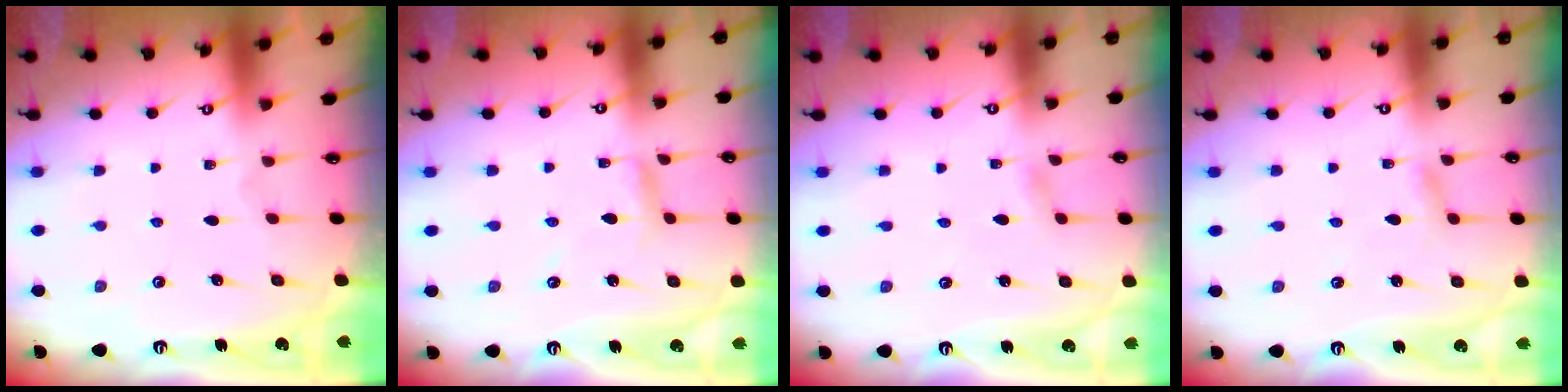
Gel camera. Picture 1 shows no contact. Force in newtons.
{"total": 2.2, "press": 2.2, "slide": 0.2}
{"total": 1.5, "press": 1.5, "slide": 0.2}
{"total": 1.8, "press": 1.7, "slide": 0.2}